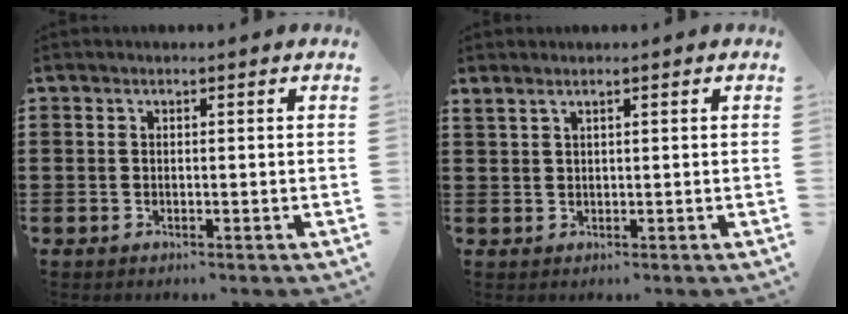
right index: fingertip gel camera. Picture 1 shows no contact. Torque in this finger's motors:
{"motor_torque": [0.37, 0.59, 0.08, 0.01]}